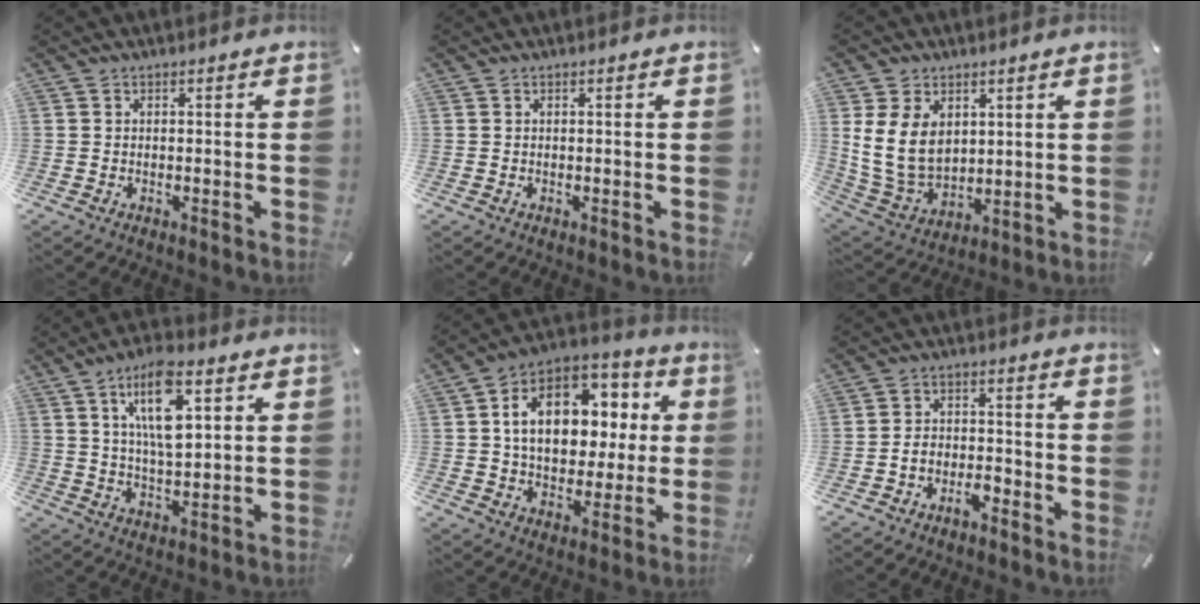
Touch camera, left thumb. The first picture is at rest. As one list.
[{"total": 0.0}, {"total": 12.0, "force": [3.2, 9.4, 6.7], "torque": [-0.149, -0.014, 0.060]}, {"total": 12.8, "force": [5.8, 5.1, 10.2], "torque": [-0.188, -0.012, 0.094]}, {"total": 16.7, "force": [3.3, 12.4, 10.8], "torque": [-0.176, -0.010, 0.062]}, {"total": 4.8, "force": [-3.7, 2.4, 1.9], "torque": [-0.035, 0.019, -0.069]}]